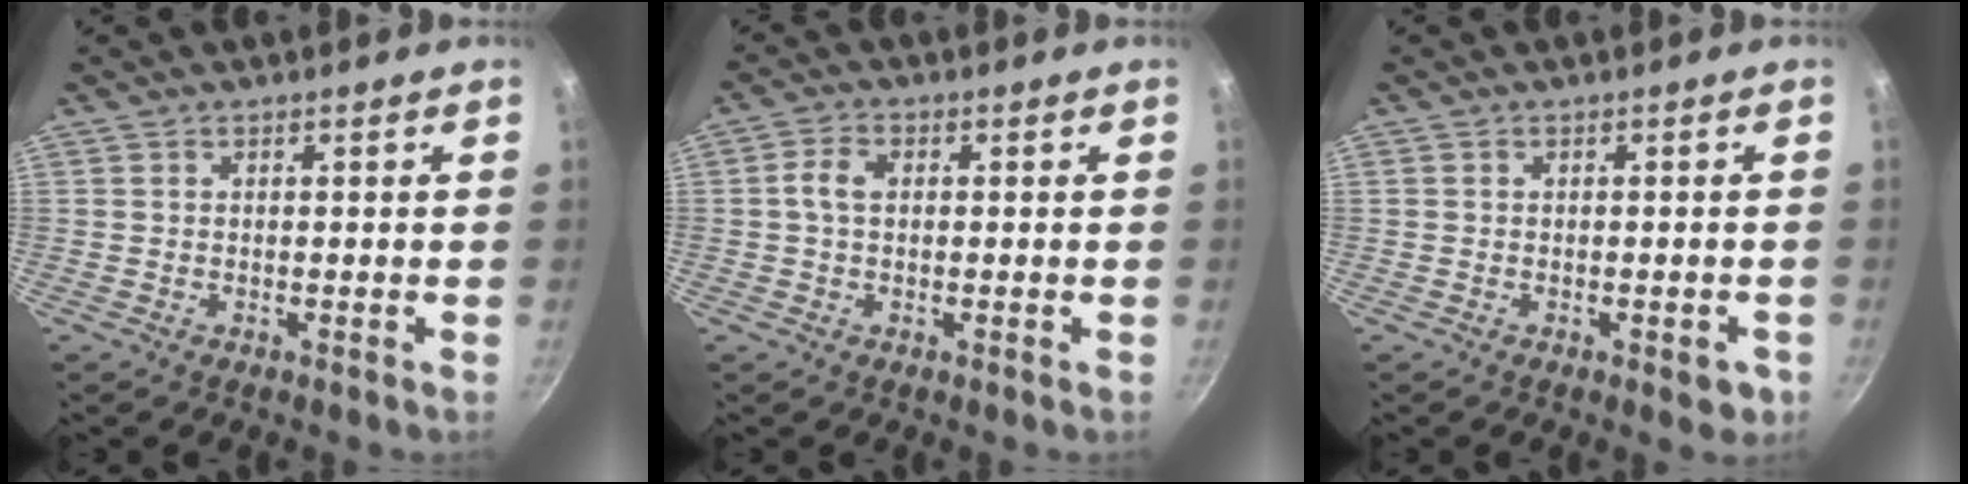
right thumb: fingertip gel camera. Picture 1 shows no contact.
{"total": 3.7, "force": [0.3, 2.5, 2.7], "torque": [-0.053, 0.012, 0.000]}
{"total": 3.2, "force": [-1.3, 1.6, 2.5], "torque": [-0.018, 0.005, -0.015]}